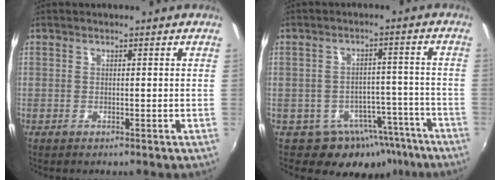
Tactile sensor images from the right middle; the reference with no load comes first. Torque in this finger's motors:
{"motor_torque": [0.19, -0.19, 0.11, 0.01]}